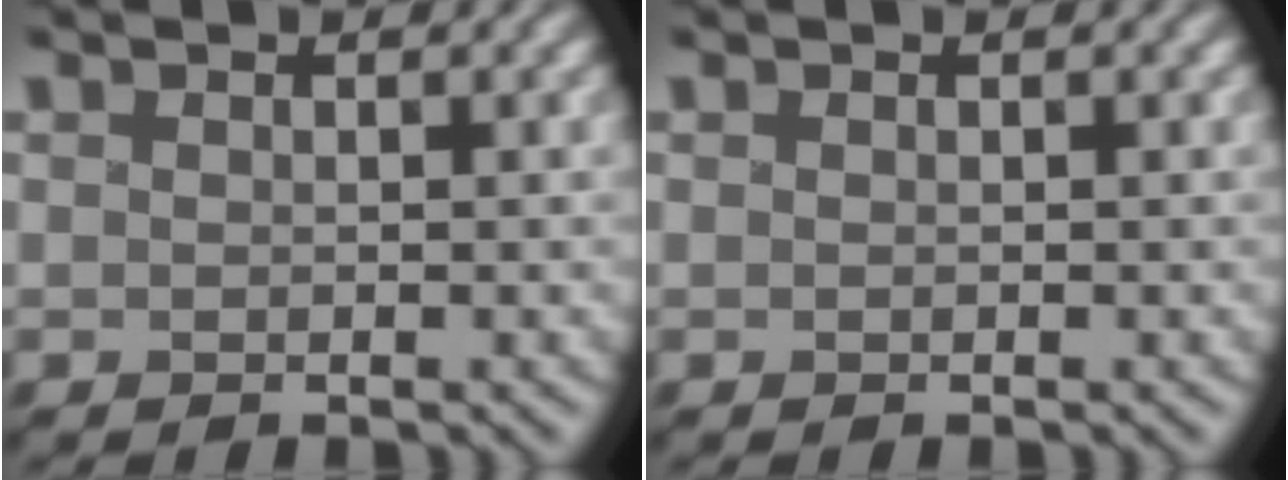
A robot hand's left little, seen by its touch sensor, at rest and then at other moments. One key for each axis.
{"total": 0.0}